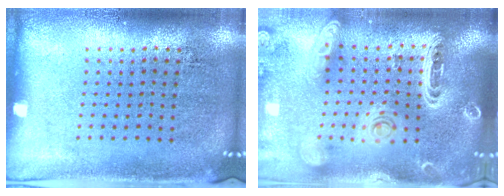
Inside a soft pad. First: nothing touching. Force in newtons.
{"total": 2.3, "press": 2.1, "slide": 0.9}